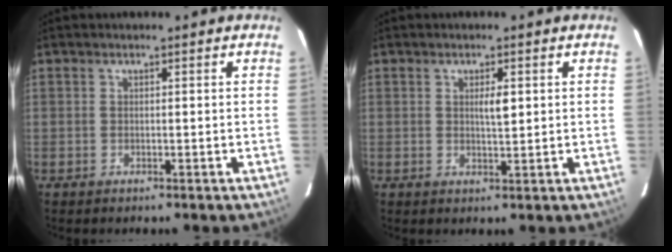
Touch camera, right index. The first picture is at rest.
{"total": 2.4, "force": [0.6, 0.5, 2.2], "torque": [-0.038, -0.002, 0.009]}